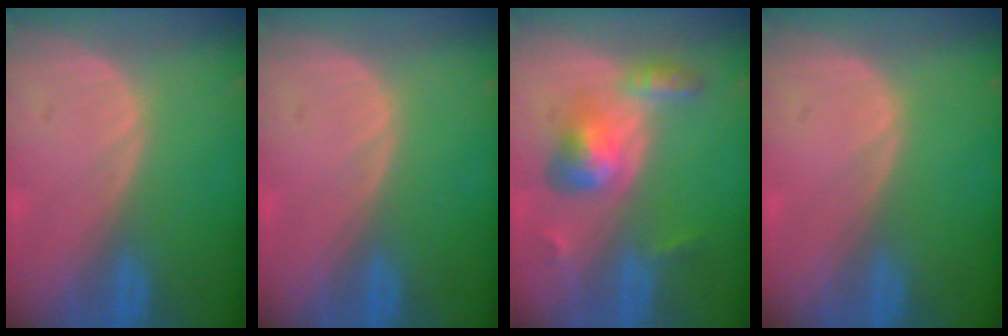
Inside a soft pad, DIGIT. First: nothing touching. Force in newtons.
{"total": 0.0}
{"total": 6.3, "press": 5.7, "slide": 2.8}
{"total": 0.0}